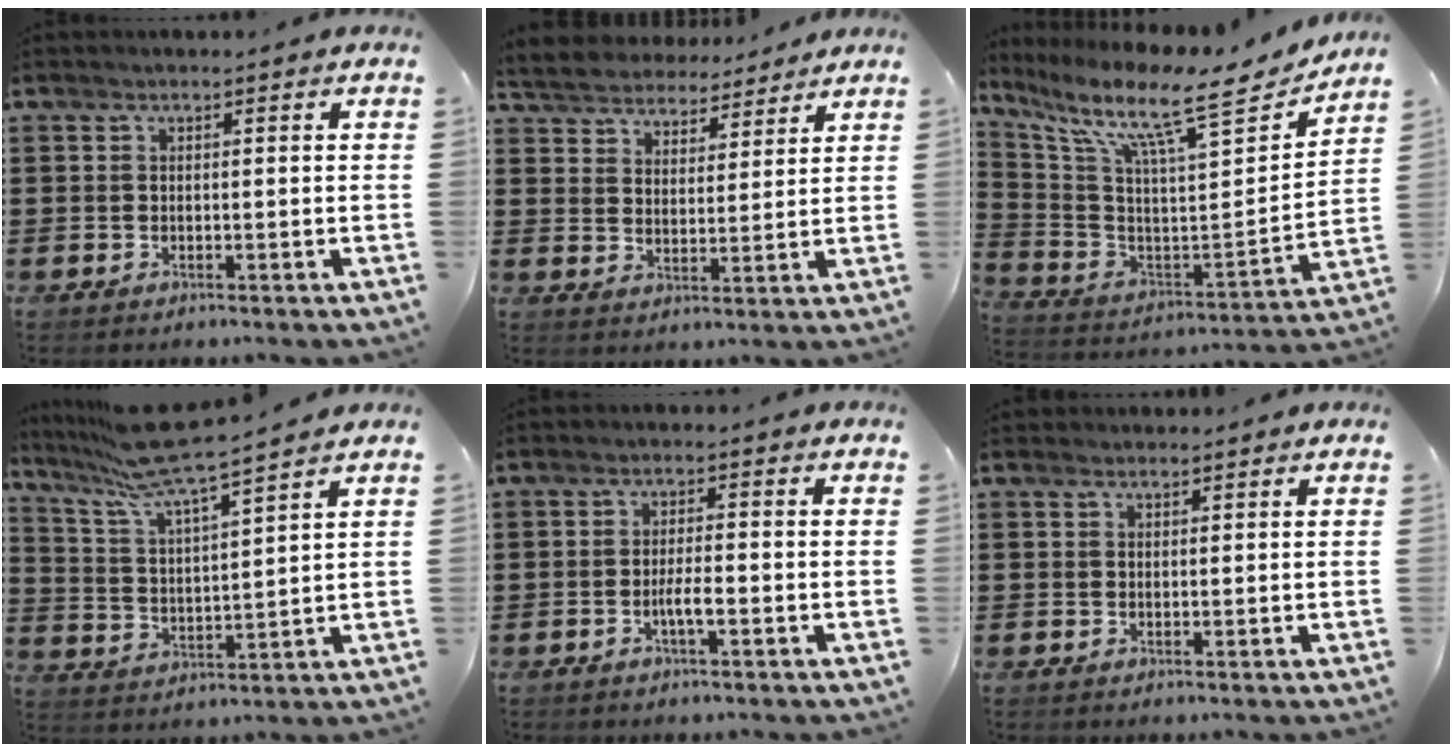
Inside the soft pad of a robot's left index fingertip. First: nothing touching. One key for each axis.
{"total": 4.8, "fx": 4.7, "fy": 0.7, "fz": -0.8, "tx": -0.010, "ty": -0.028, "tz": 0.082}
{"total": 12.0, "fx": 9.1, "fy": 1.5, "fz": 7.6, "tx": -0.157, "ty": -0.070, "tz": 0.140}
{"total": 9.2, "fx": 8.0, "fy": -0.2, "fz": 4.5, "tx": -0.117, "ty": -0.037, "tz": 0.138}
{"total": 3.0, "fx": -1.0, "fy": 0.5, "fz": 2.7, "tx": -0.055, "ty": -0.001, "tz": -0.021}
{"total": 0.8, "fx": 0.8, "fy": 0.3, "fz": 0.0, "tx": -0.002, "ty": 0.001, "tz": 0.016}